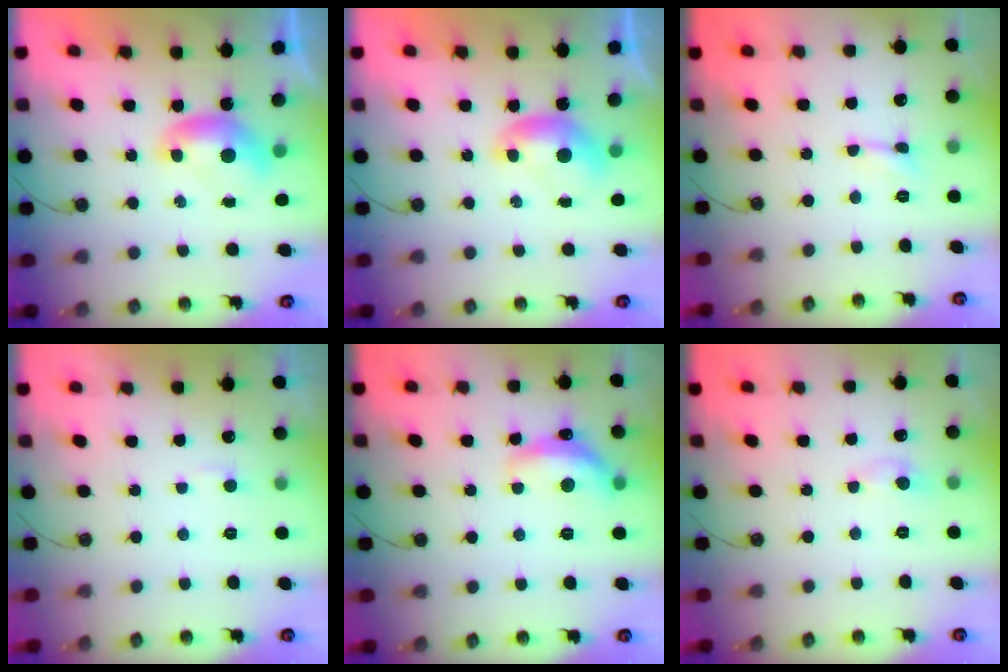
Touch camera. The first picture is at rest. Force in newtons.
{"total": 0.0}
{"total": 2.4, "press": 2.3, "slide": 0.6}
{"total": 3.2, "press": 3.1, "slide": 0.4}
{"total": 8.7, "press": 8.7, "slide": 0.7}
{"total": 1.3, "press": 1.3, "slide": 0.3}